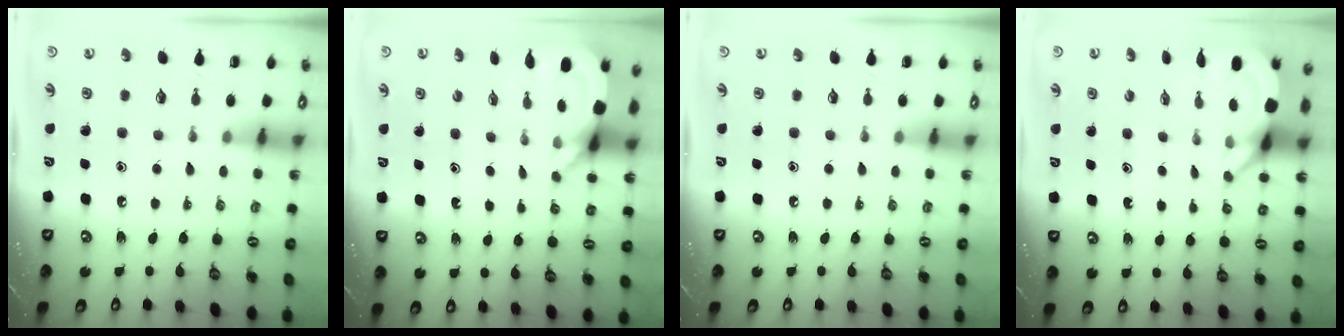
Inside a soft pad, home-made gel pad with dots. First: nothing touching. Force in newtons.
{"total": 3.8, "press": 3.7, "slide": 0.3}
{"total": 0.0}
{"total": 3.9, "press": 3.9, "slide": 0.1}